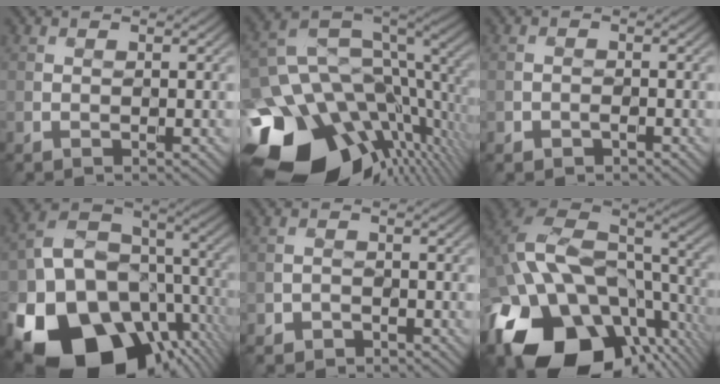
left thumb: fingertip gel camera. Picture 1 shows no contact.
{"total": 18.8, "force": [-8.1, 11.9, 12.1], "torque": [-0.273, -0.042, -0.119]}
{"total": 1.4, "force": [-0.8, 0.9, 0.6], "torque": [-0.012, 0.000, -0.017]}
{"total": 22.5, "force": [-10.2, 15.8, 12.3], "torque": [-0.244, -0.044, -0.141]}
{"total": 1.8, "force": [-1.3, 1.2, 0.3], "torque": [-0.003, 0.002, -0.026]}
{"total": 21.2, "force": [-8.0, 14.0, 13.8], "torque": [-0.300, -0.039, -0.102]}